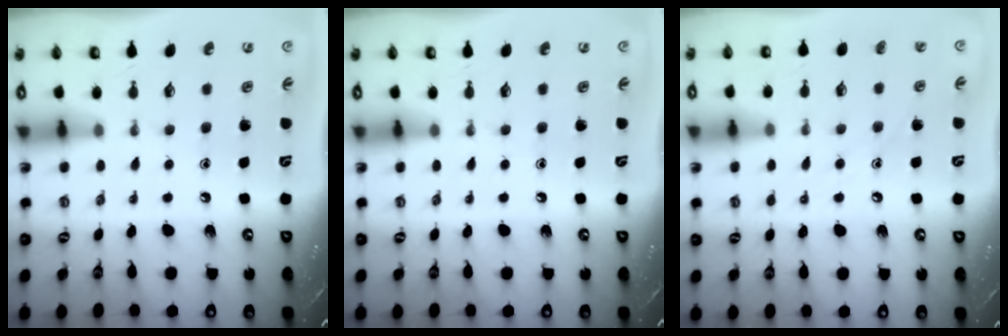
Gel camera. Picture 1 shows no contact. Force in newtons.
{"total": 0.0}
{"total": 6.6, "press": 6.6, "slide": 0.5}